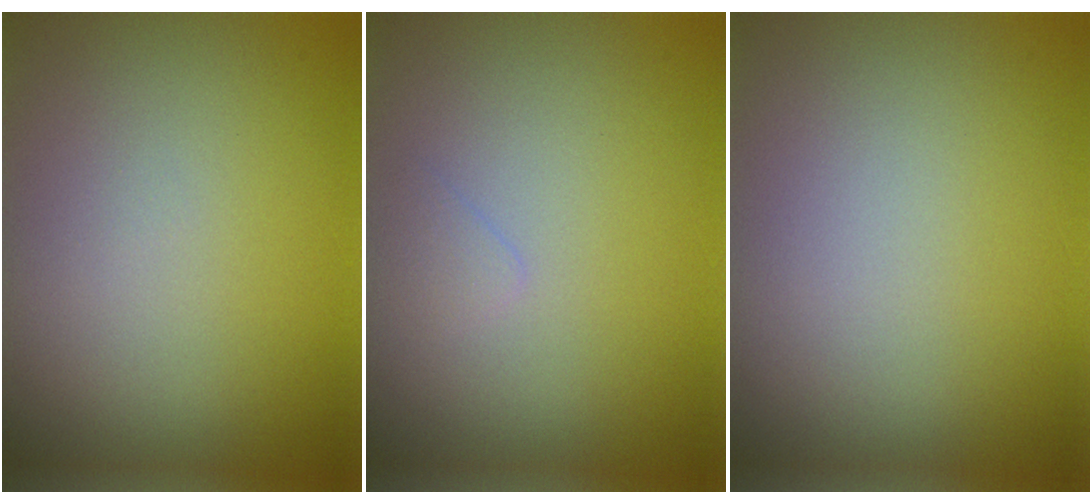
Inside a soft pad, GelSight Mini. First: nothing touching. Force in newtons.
{"total": 0.6, "press": 0.6, "slide": 0.1}
{"total": 0.0}